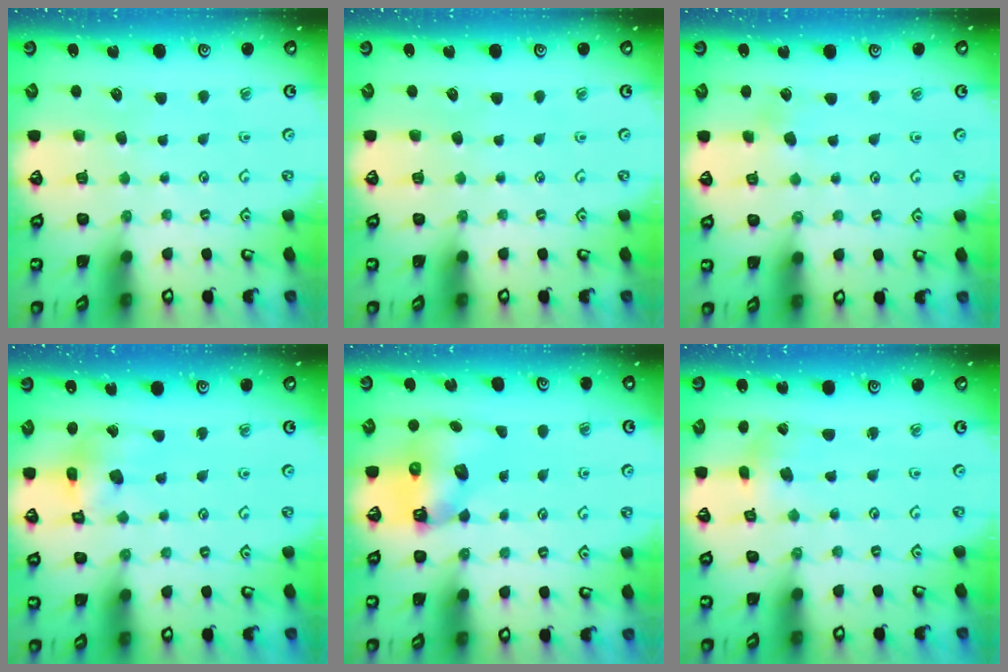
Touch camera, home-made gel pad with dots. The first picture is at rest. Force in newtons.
{"total": 0.0}
{"total": 2.5, "press": 2.5, "slide": 0.2}
{"total": 11.2, "press": 11.1, "slide": 1.4}
{"total": 6.7, "press": 6.6, "slide": 1.1}
{"total": 1.7, "press": 1.7, "slide": 0.3}